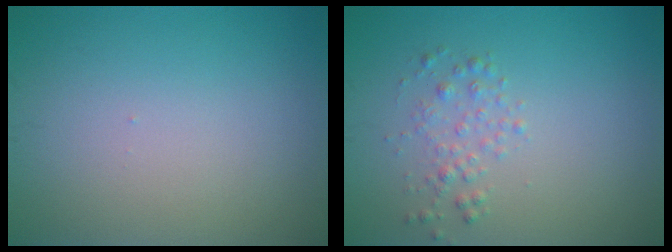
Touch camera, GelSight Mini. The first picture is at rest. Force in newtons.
{"total": 1.6, "press": 1.6, "slide": 0.0}